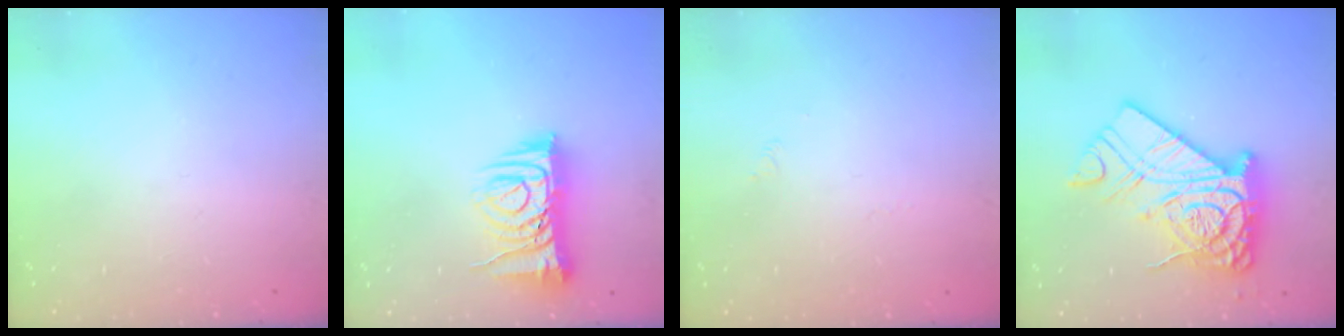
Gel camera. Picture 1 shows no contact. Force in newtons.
{"total": 9.9, "press": 9.8, "slide": 1.4}
{"total": 1.7, "press": 1.6, "slide": 0.4}
{"total": 18.8, "press": 18.7, "slide": 1.5}